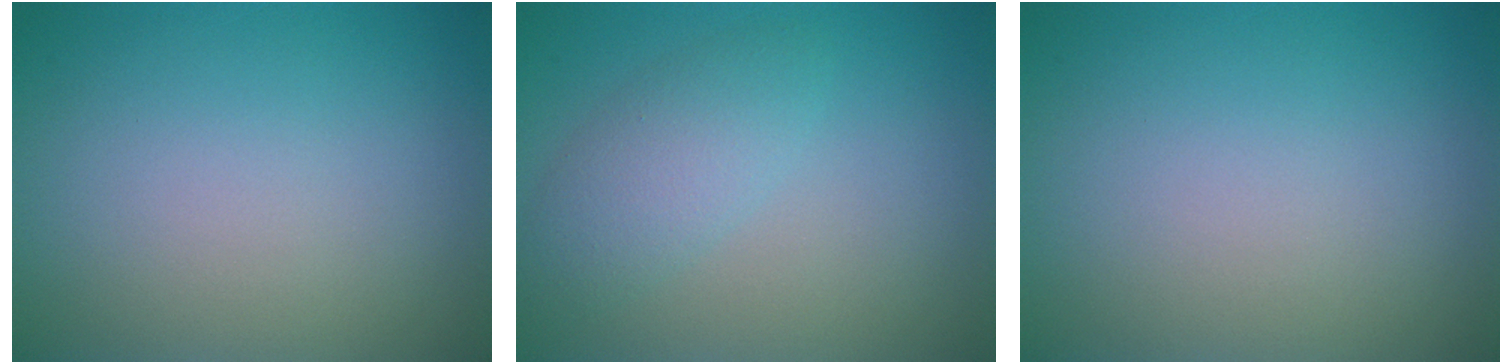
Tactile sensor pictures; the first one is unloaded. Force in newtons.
{"total": 2.8, "press": 2.8, "slide": 0.1}
{"total": 0.0}